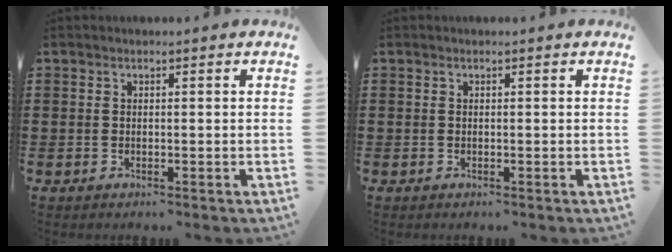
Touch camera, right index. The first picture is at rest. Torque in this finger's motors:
{"motor_torque": [-0.14, 0.54, 0.00, -0.01]}